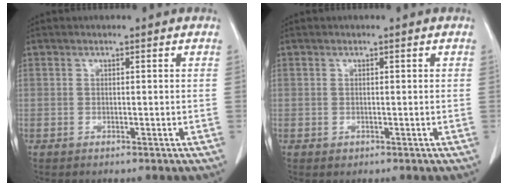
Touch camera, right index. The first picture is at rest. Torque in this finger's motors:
{"motor_torque": [-0.08, -0.15, -0.04, -0.03]}